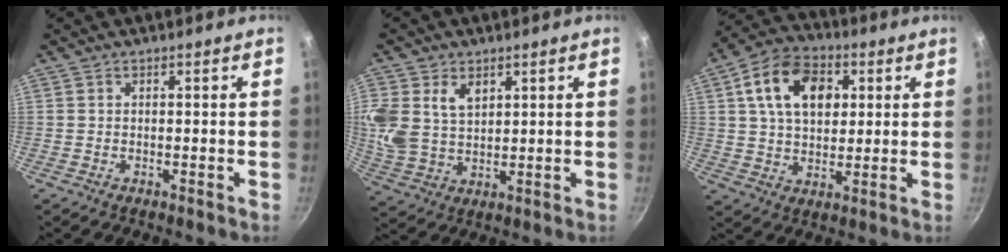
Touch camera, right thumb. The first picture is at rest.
{"total": 12.6, "force": [4.6, 9.0, 7.6], "torque": [-0.172, -0.003, 0.098]}
{"total": 14.7, "force": [4.2, 9.9, 10.0], "torque": [-0.145, 0.006, 0.060]}